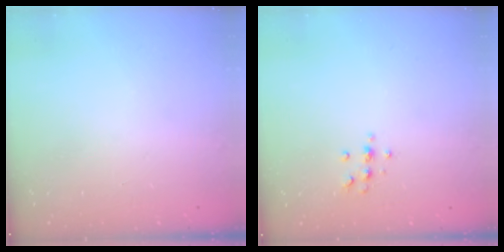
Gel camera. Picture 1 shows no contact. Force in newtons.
{"total": 4.9, "press": 4.8, "slide": 1.2}